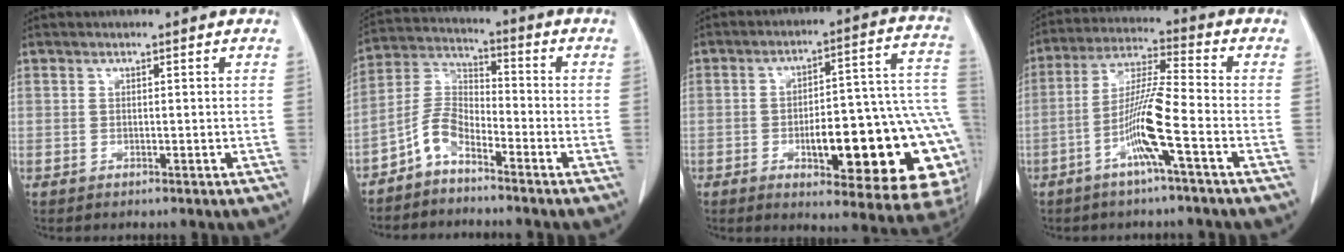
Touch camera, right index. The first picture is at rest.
{"total": 5.8, "force": [-4.3, 2.4, 3.1], "torque": [-0.069, 0.013, -0.096]}
{"total": 23.4, "force": [-5.3, 6.0, 22.0], "torque": [-0.197, 0.028, -0.055]}
{"total": 9.9, "force": [-3.9, -0.5, 9.0], "torque": [-0.179, 0.003, -0.080]}